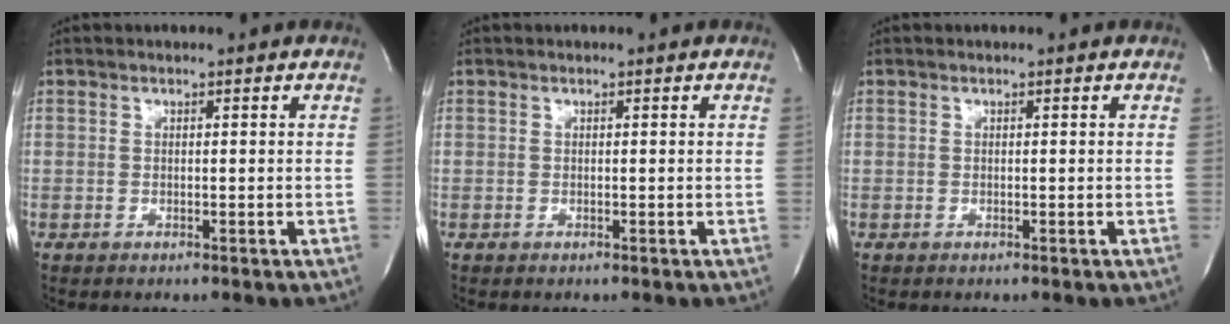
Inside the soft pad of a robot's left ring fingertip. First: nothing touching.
{"total": 0.0}
{"total": 0.0}